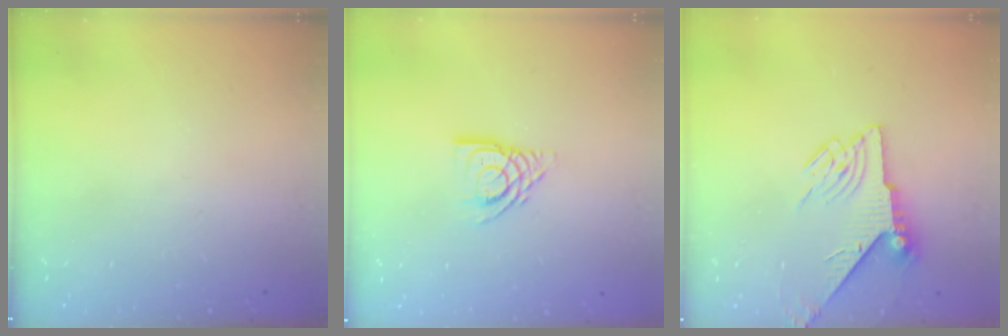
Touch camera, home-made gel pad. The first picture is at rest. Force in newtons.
{"total": 10.5, "press": 10.4, "slide": 1.3}
{"total": 7.0, "press": 7.0, "slide": 0.7}